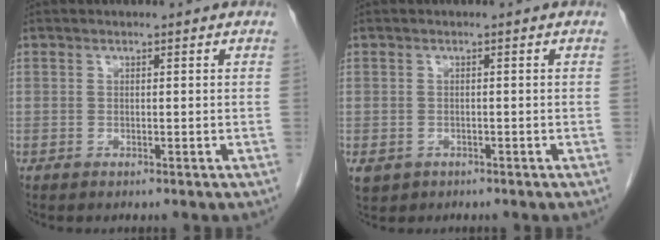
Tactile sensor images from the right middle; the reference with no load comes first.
{"total": 3.7, "force": [-2.1, 2.9, 0.9], "torque": [-0.021, -0.001, -0.030]}